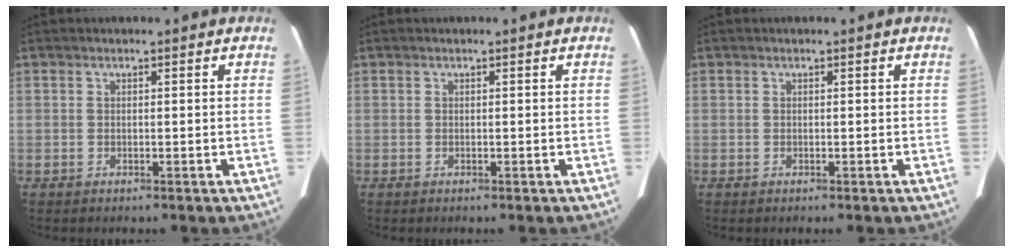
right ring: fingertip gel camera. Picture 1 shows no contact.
{"total": 0.0}
{"total": 0.0}